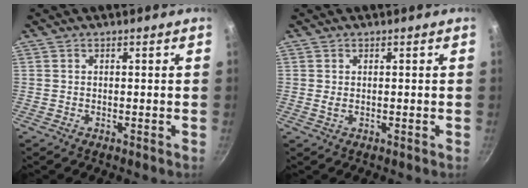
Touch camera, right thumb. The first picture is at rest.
{"total": 0.9, "force": [0.1, 0.3, 0.8], "torque": [-0.019, -0.001, 0.009]}